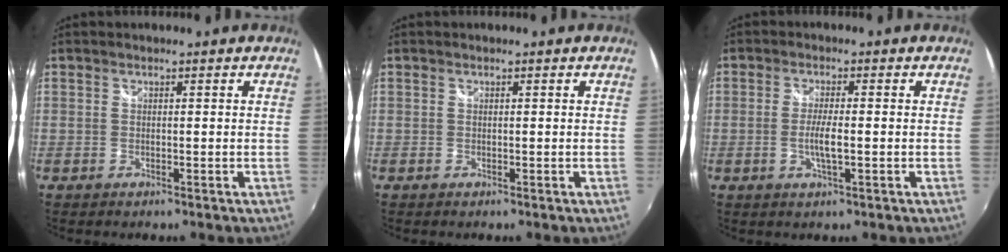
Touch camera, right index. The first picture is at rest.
{"total": 0.0}
{"total": 3.9, "force": [-0.8, 0.5, 3.8], "torque": [-0.071, -0.007, -0.014]}